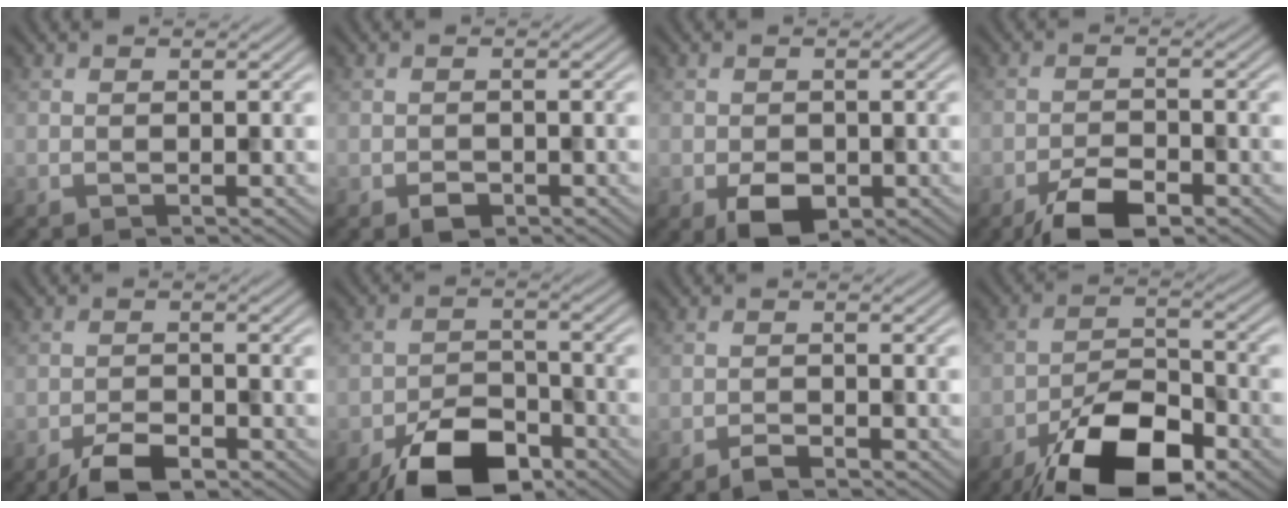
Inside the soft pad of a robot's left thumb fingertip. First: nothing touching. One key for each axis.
{"total": 1.7, "fx": -1.0, "fy": 1.1, "fz": 0.8, "tx": -0.015, "ty": -0.004, "tz": -0.020}
{"total": 3.9, "fx": -1.4, "fy": 2.7, "fz": 2.4, "tx": -0.050, "ty": -0.016, "tz": -0.026}
{"total": 5.3, "fx": -3.5, "fy": 2.0, "fz": 3.4, "tx": -0.059, "ty": -0.001, "tz": -0.066}
{"total": 4.3, "fx": -3.0, "fy": 1.7, "fz": 2.6, "tx": -0.043, "ty": -0.002, "tz": -0.058}
{"total": 9.4, "fx": -6.1, "fy": 4.6, "fz": 5.4, "tx": -0.088, "ty": -0.008, "tz": -0.117}
{"total": 1.6, "fx": -1.4, "fy": 0.4, "fz": 0.8, "tx": -0.014, "ty": 0.001, "tz": -0.029}
{"total": 13.7, "fx": -8.7, "fy": 5.4, "fz": 9.0, "tx": -0.163, "ty": -0.006, "tz": -0.164}